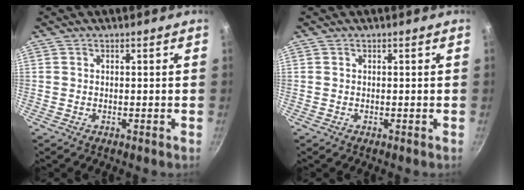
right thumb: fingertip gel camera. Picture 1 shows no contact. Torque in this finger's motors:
{"motor_torque": [-0.09, 0.08, -0.10, 0.09, 0.00]}